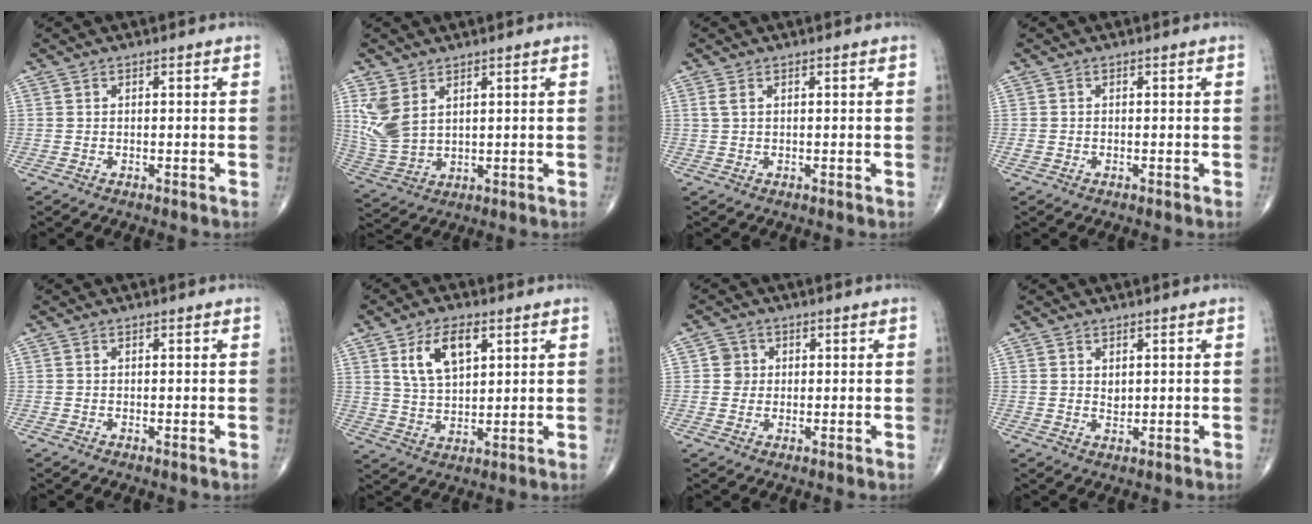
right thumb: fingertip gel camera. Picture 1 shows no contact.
{"total": 7.8, "force": [3.4, 4.7, 5.1], "torque": [-0.113, -0.011, 0.085]}
{"total": 1.2, "force": [0.4, 0.5, 1.0], "torque": [-0.028, 0.010, 0.013]}
{"total": 0.5, "force": [-0.2, 0.3, 0.3], "torque": [-0.011, 0.000, -0.006]}
{"total": 0.0}
{"total": 9.4, "force": [4.0, 4.8, 6.9], "torque": [-0.111, -0.013, 0.080]}
{"total": 2.8, "force": [0.4, 2.8, 0.5], "torque": [0.012, 0.004, 0.002]}
{"total": 1.5, "force": [0.7, 1.0, 1.0], "torque": [-0.012, -0.007, 0.015]}